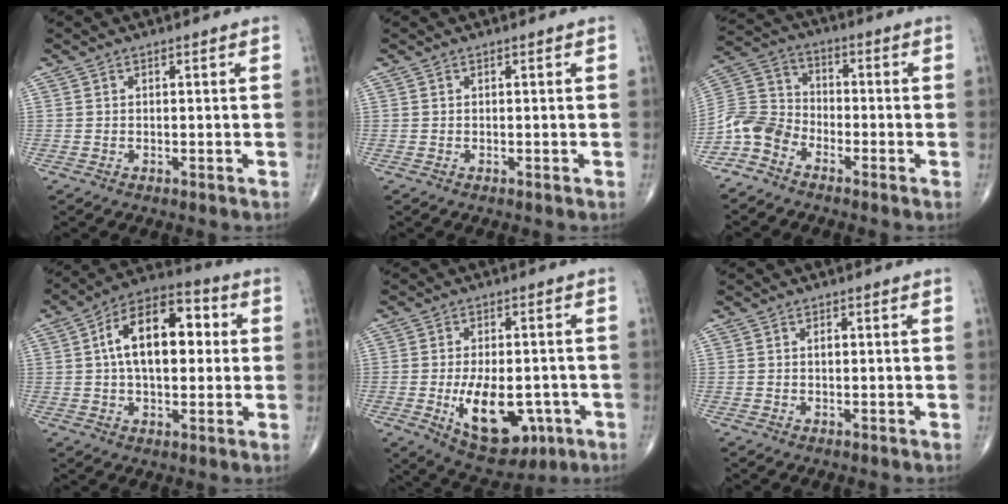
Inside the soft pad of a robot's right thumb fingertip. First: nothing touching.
{"total": 0.0}
{"total": 8.0, "force": [-5.2, 5.3, 3.2], "torque": [-0.060, 0.043, -0.121]}
{"total": 16.6, "force": [2.5, 9.2, 13.7], "torque": [-0.204, 0.028, 0.032]}
{"total": 14.4, "force": [-4.2, 7.8, 11.3], "torque": [-0.156, 0.005, -0.045]}
{"total": 0.9, "force": [0.1, 0.5, 0.8], "torque": [-0.012, 0.001, 0.000]}